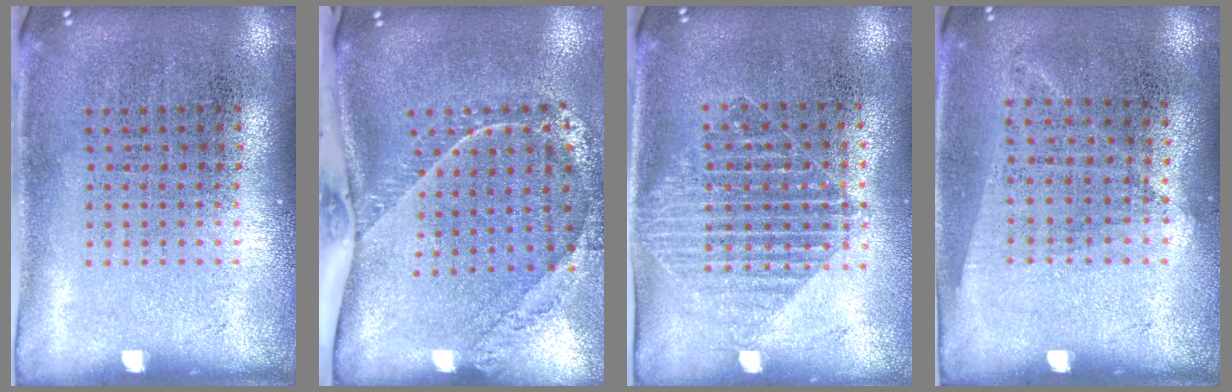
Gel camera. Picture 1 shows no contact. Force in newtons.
{"total": 2.4, "press": 1.7, "slide": 1.8}
{"total": 1.5, "press": 1.3, "slide": 0.8}
{"total": 1.1, "press": 1.0, "slide": 0.5}